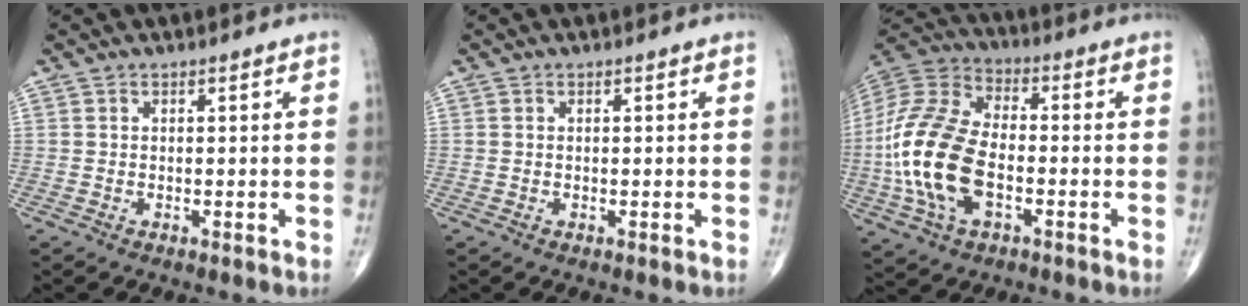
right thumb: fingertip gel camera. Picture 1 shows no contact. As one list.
[{"total": 0.0}, {"total": 19.8, "force": [-3.7, 10.9, 16.2], "torque": [-0.347, 0.017, -0.073]}]